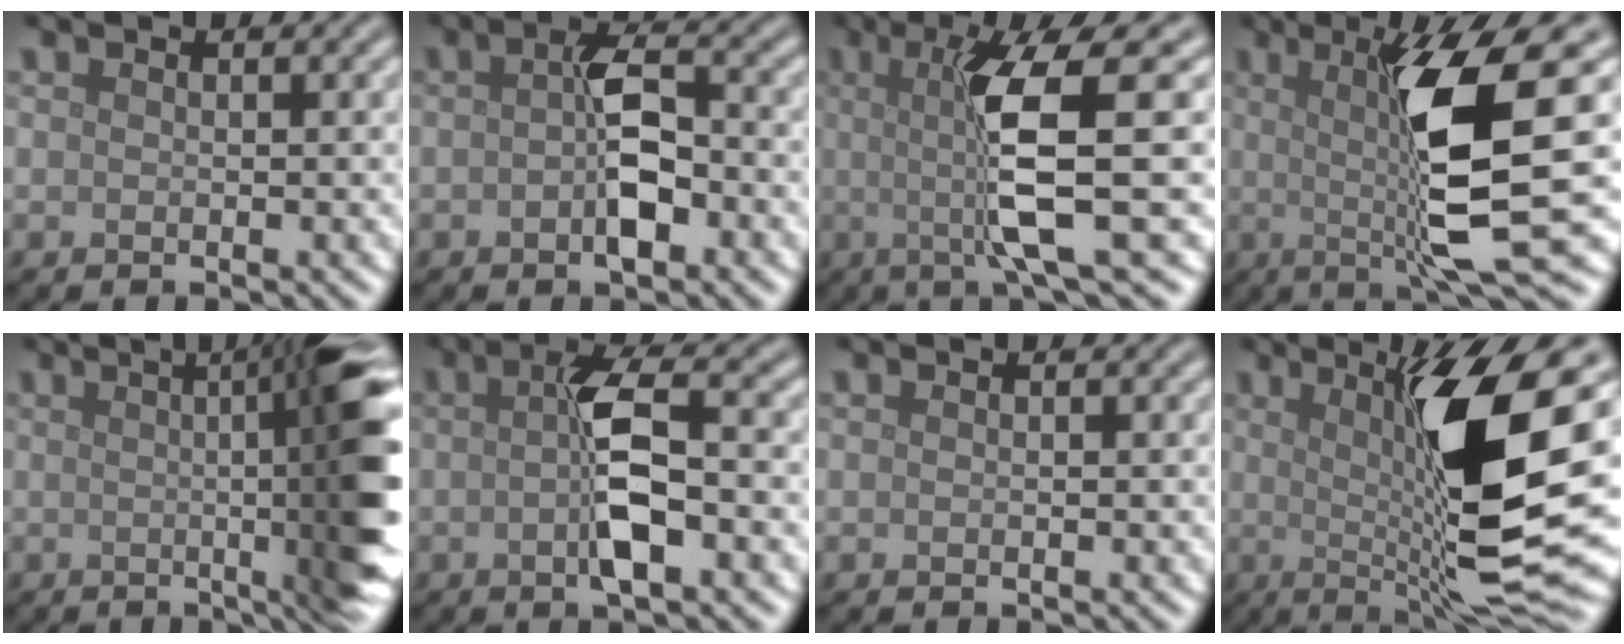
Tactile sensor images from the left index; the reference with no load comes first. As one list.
[{"total": 4.1, "force": [-0.8, 1.5, 3.7], "torque": [-0.069, 0.003, -0.018]}, {"total": 7.8, "force": [0.4, 1.3, 7.7], "torque": [-0.125, -0.005, 0.007]}, {"total": 10.1, "force": [0.7, 1.6, 9.9], "torque": [-0.141, -0.009, 0.015]}, {"total": 14.3, "force": [0.9, 3.4, 13.9], "torque": [-0.131, 0.013, 0.012]}, {"total": 5.4, "force": [-0.4, 1.2, 5.2], "torque": [-0.094, 0.004, -0.014]}, {"total": 0.0}, {"total": 13.3, "force": [1.3, 2.6, 13.0], "torque": [-0.196, -0.004, 0.028]}]